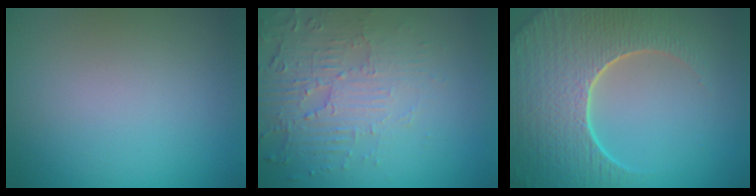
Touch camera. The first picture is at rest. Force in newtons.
{"total": 5.9, "press": 3.8, "slide": 4.5}
{"total": 9.5, "press": 6.7, "slide": 6.6}